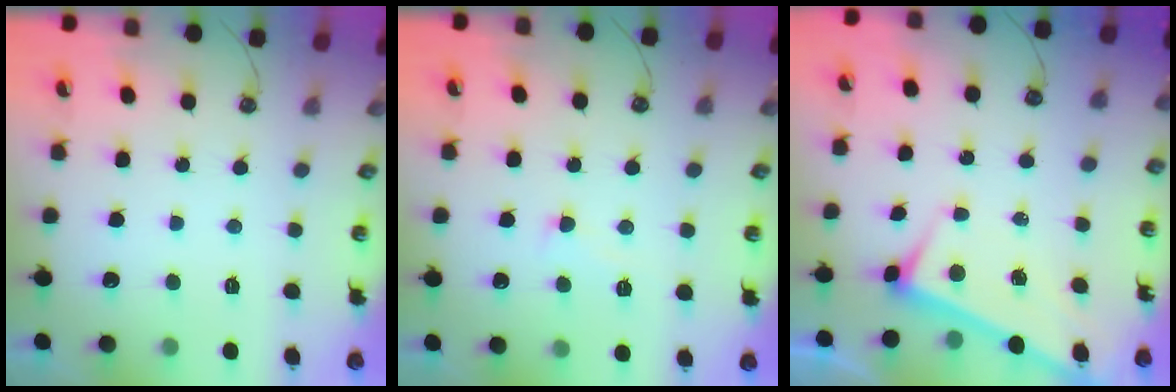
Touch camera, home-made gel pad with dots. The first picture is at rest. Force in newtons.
{"total": 2.3, "press": 2.2, "slide": 0.5}
{"total": 3.1, "press": 3.1, "slide": 0.2}